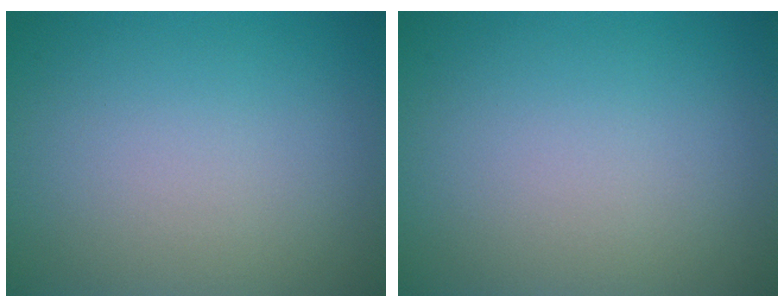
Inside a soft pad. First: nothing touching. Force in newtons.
{"total": 0.0}